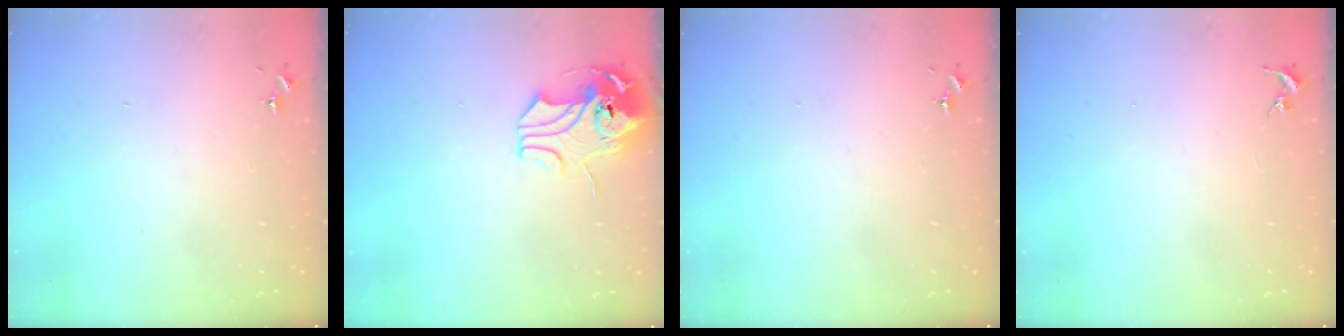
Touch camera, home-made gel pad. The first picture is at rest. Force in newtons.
{"total": 12.2, "press": 12.1, "slide": 1.7}
{"total": 0.0}
{"total": 0.0}